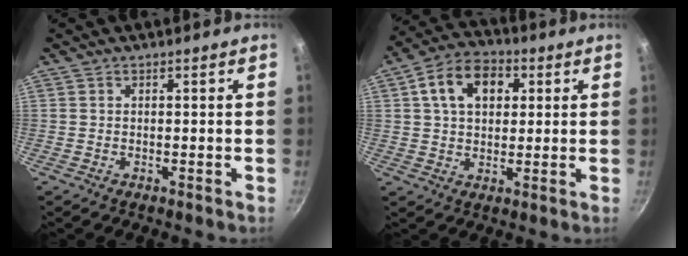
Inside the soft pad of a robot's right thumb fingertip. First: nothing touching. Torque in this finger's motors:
{"motor_torque": [0.38, 2.68, 0.09, 0.05, 0.08]}